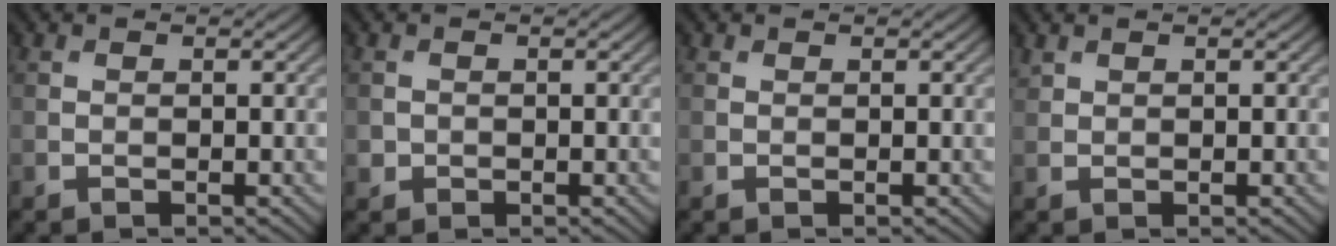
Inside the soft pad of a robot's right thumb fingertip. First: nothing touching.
{"total": 1.1, "force": [-0.2, 1.0, 0.1], "torque": [0.000, -0.007, -0.007]}
{"total": 0.0}
{"total": 0.8, "force": [0.8, 0.3, 0.2], "torque": [-0.008, 0.001, 0.021]}